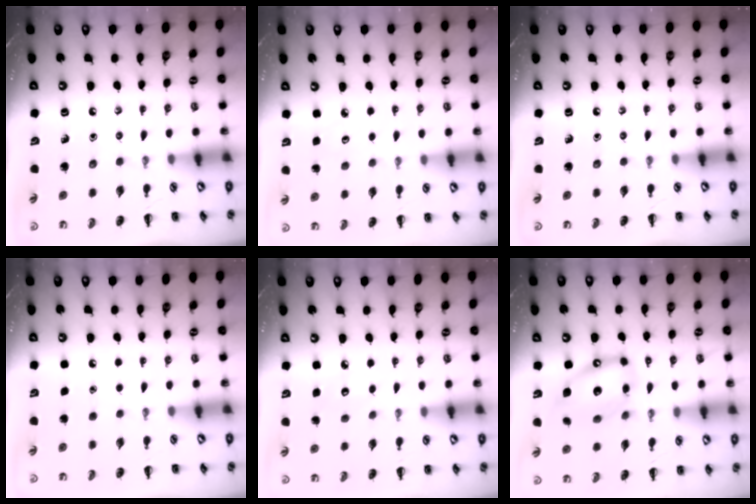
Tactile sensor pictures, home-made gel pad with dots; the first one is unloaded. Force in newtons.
{"total": 2.8, "press": 2.7, "slide": 0.8}
{"total": 0.0}
{"total": 1.9, "press": 1.9, "slide": 0.2}
{"total": 6.4, "press": 6.2, "slide": 1.8}
{"total": 14.2, "press": 13.9, "slide": 3.2}